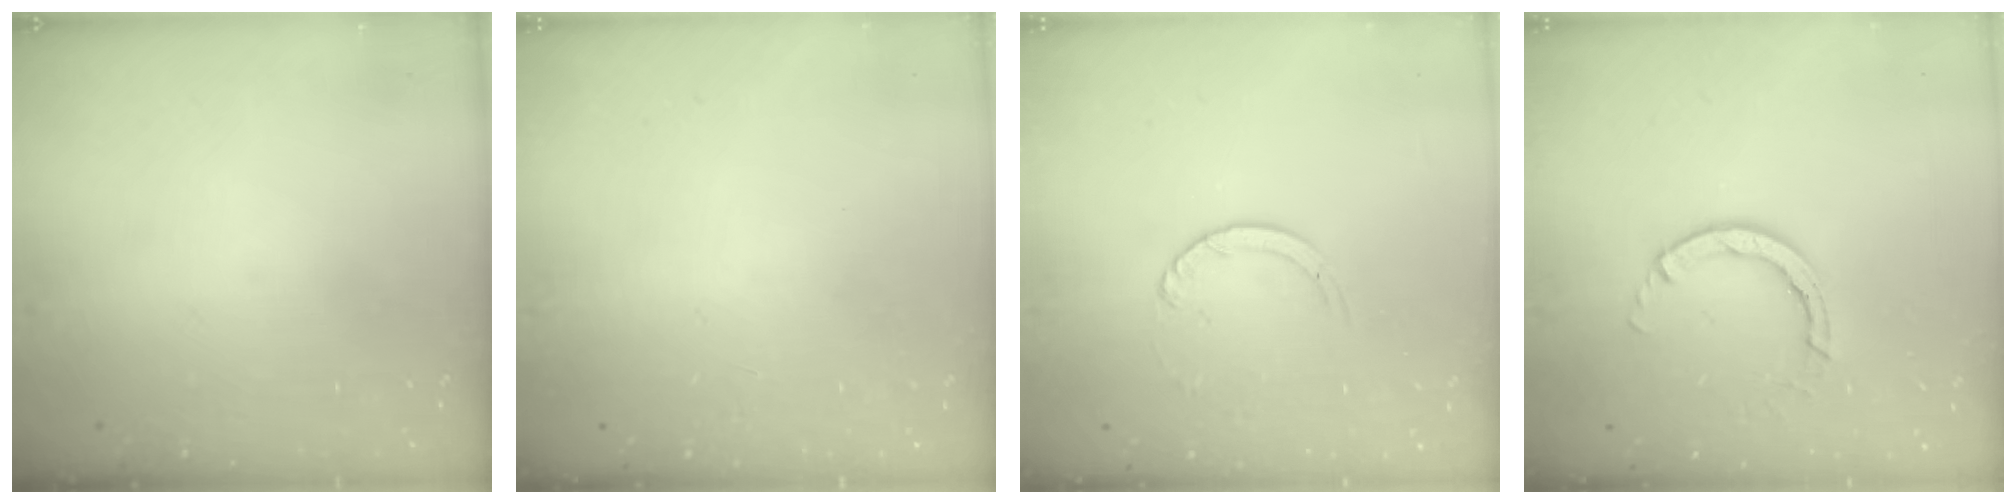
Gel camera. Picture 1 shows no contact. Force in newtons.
{"total": 2.6, "press": 2.6, "slide": 0.2}
{"total": 2.4, "press": 2.4, "slide": 0.2}
{"total": 3.7, "press": 3.7, "slide": 0.4}